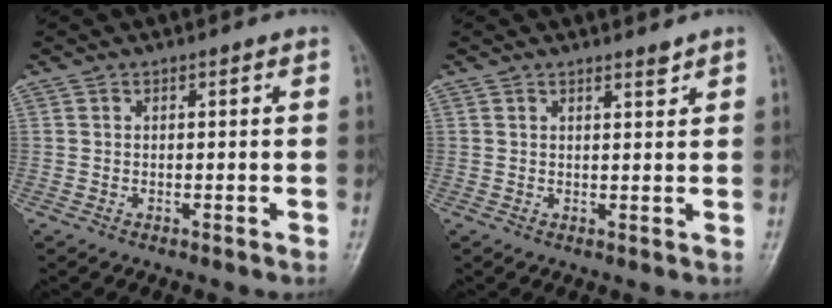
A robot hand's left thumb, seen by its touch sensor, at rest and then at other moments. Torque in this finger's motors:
{"motor_torque": [-0.13, 0.04, 0.01, -0.08, 0.02]}